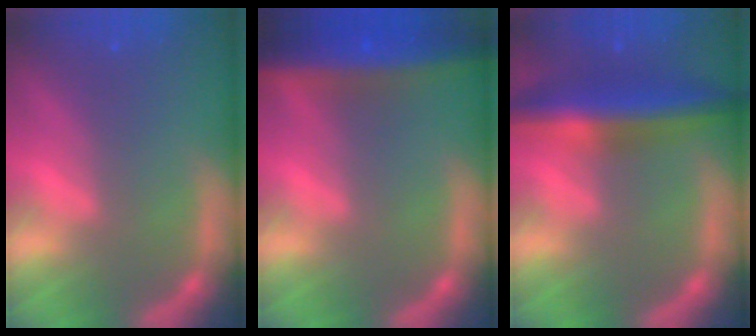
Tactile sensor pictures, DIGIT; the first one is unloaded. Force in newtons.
{"total": 9.5}
{"total": 7.0}